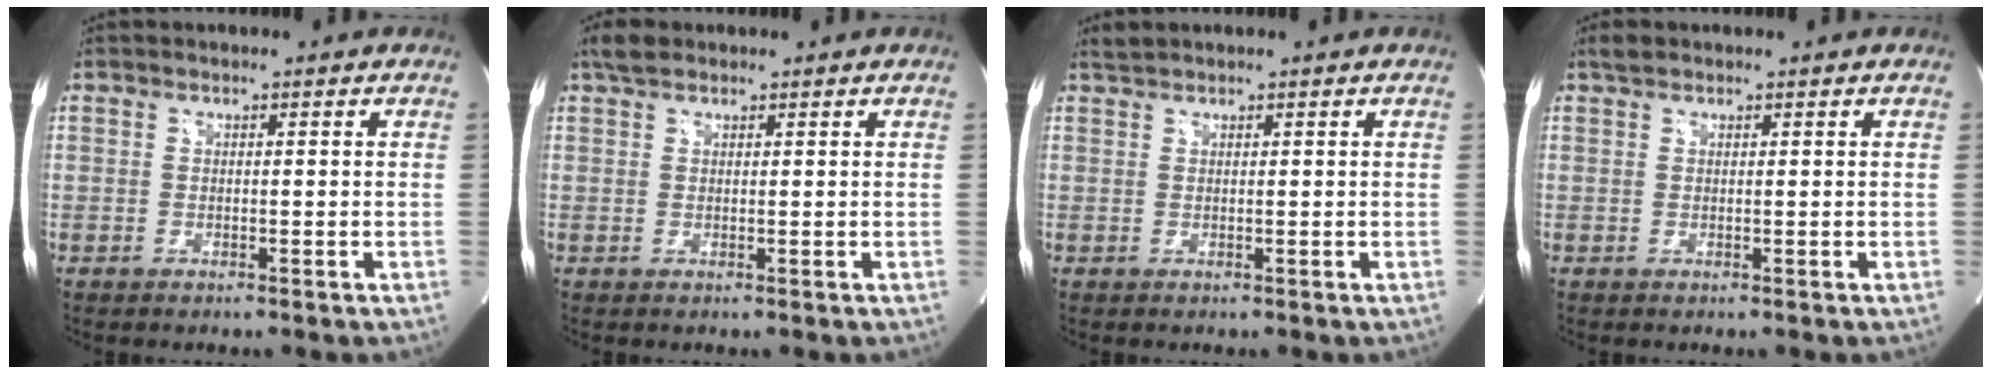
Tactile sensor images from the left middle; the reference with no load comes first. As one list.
[{"total": 2.3, "force": [1.8, 1.0, 1.0], "torque": [-0.024, 0.014, 0.033]}, {"total": 1.0, "force": [1.0, -0.1, 0.0], "torque": [-0.009, 0.009, 0.026]}, {"total": 1.2, "force": [1.0, 0.5, 0.4], "torque": [-0.012, 0.011, 0.019]}]